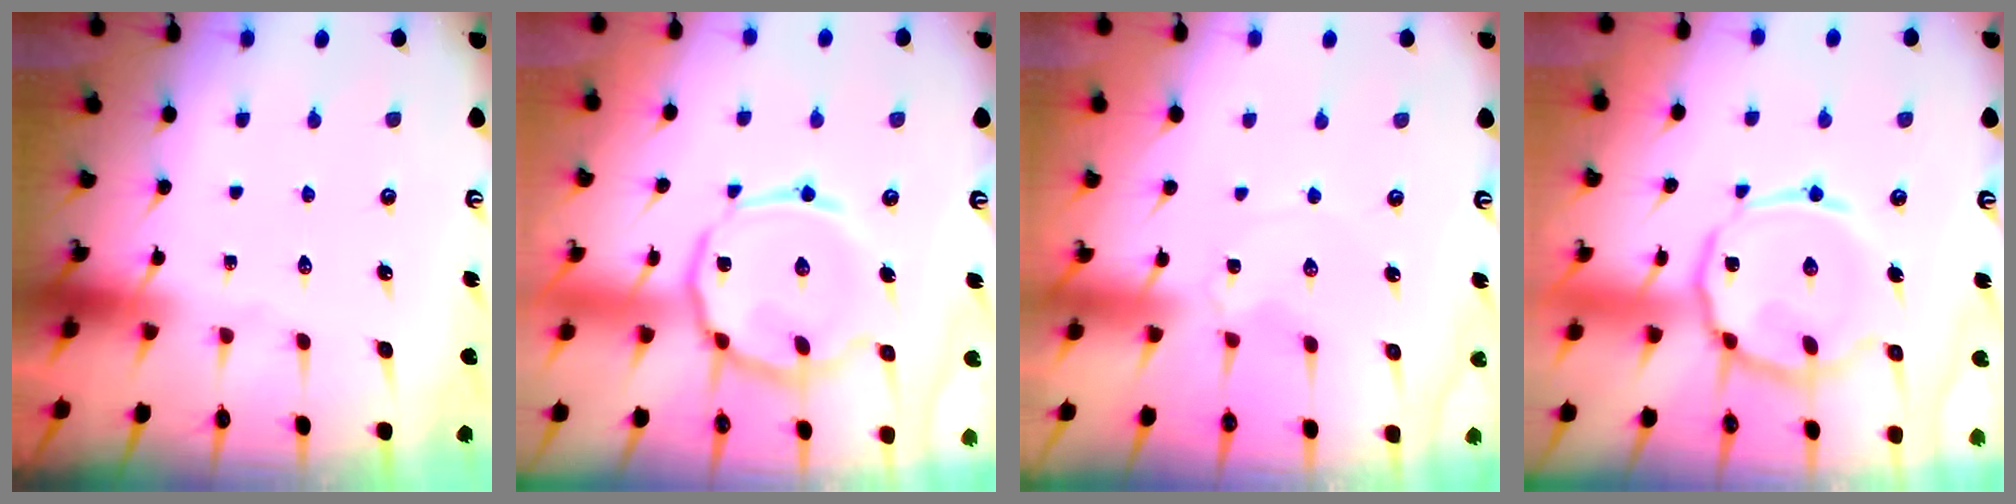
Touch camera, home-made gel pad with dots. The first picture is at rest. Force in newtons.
{"total": 14.6, "press": 14.5, "slide": 0.9}
{"total": 1.0, "press": 1.0, "slide": 0.2}
{"total": 15.5, "press": 15.5, "slide": 1.0}